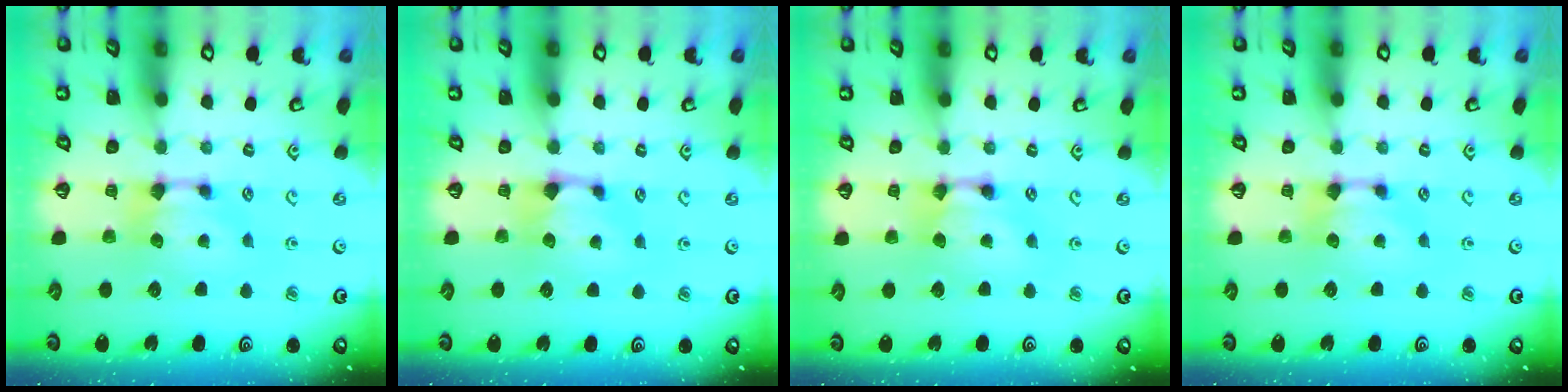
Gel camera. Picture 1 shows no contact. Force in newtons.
{"total": 1.0, "press": 0.7, "slide": 0.6}
{"total": 1.8, "press": 1.8, "slide": 0.1}
{"total": 0.0}